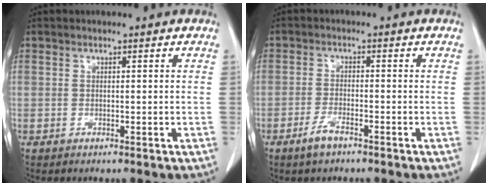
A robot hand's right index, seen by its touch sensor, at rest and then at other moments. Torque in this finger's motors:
{"motor_torque": [0.33, -0.32, 0.11, 0.04]}